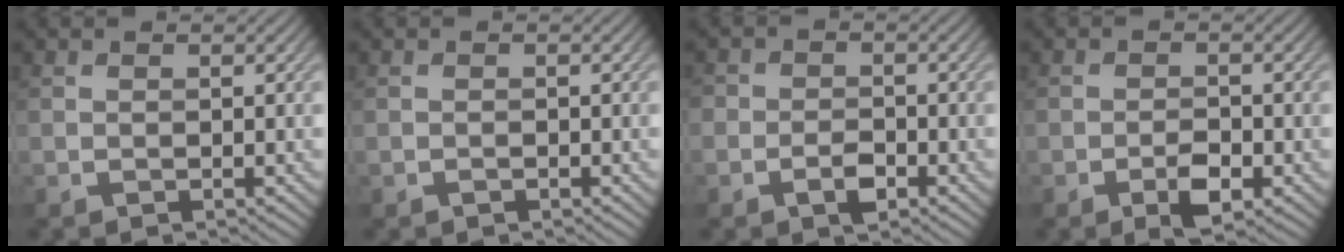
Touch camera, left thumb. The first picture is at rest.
{"total": 0.5, "force": [-0.4, 0.2, 0.2], "torque": [-0.004, -0.001, -0.005]}
{"total": 3.0, "force": [-1.5, 1.9, 1.7], "torque": [-0.022, -0.001, -0.035]}
{"total": 3.4, "force": [-1.7, 1.4, 2.6], "torque": [-0.043, 0.001, -0.032]}